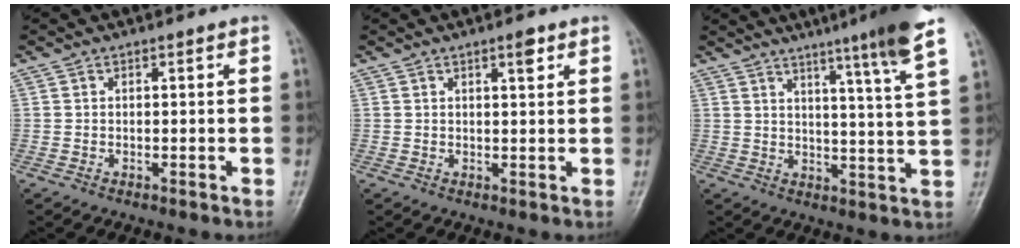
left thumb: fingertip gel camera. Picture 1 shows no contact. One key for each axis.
{"total": 2.4, "fx": 1.4, "fy": 0.7, "fz": 1.9, "tx": -0.023, "ty": -0.007, "tz": 0.021}
{"total": 13.5, "fx": 9.2, "fy": -0.7, "fz": 9.9, "tx": -0.143, "ty": -0.040, "tz": 0.112}